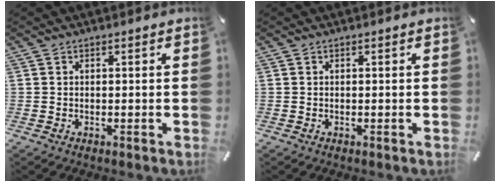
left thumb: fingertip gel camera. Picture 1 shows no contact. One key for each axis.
{"total": 0.0}